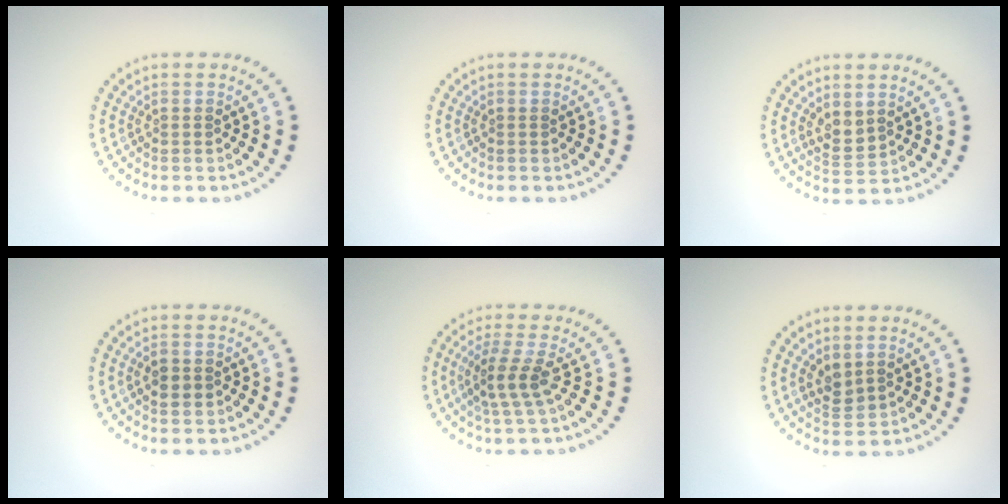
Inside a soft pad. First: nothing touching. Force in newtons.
{"total": 0.0}
{"total": 2.1, "press": 1.7, "slide": 1.2}
{"total": 1.5, "press": 1.5, "slide": 0.1}
{"total": 2.5, "press": 1.9, "slide": 1.7}
{"total": 1.7, "press": 1.5, "slide": 0.8}